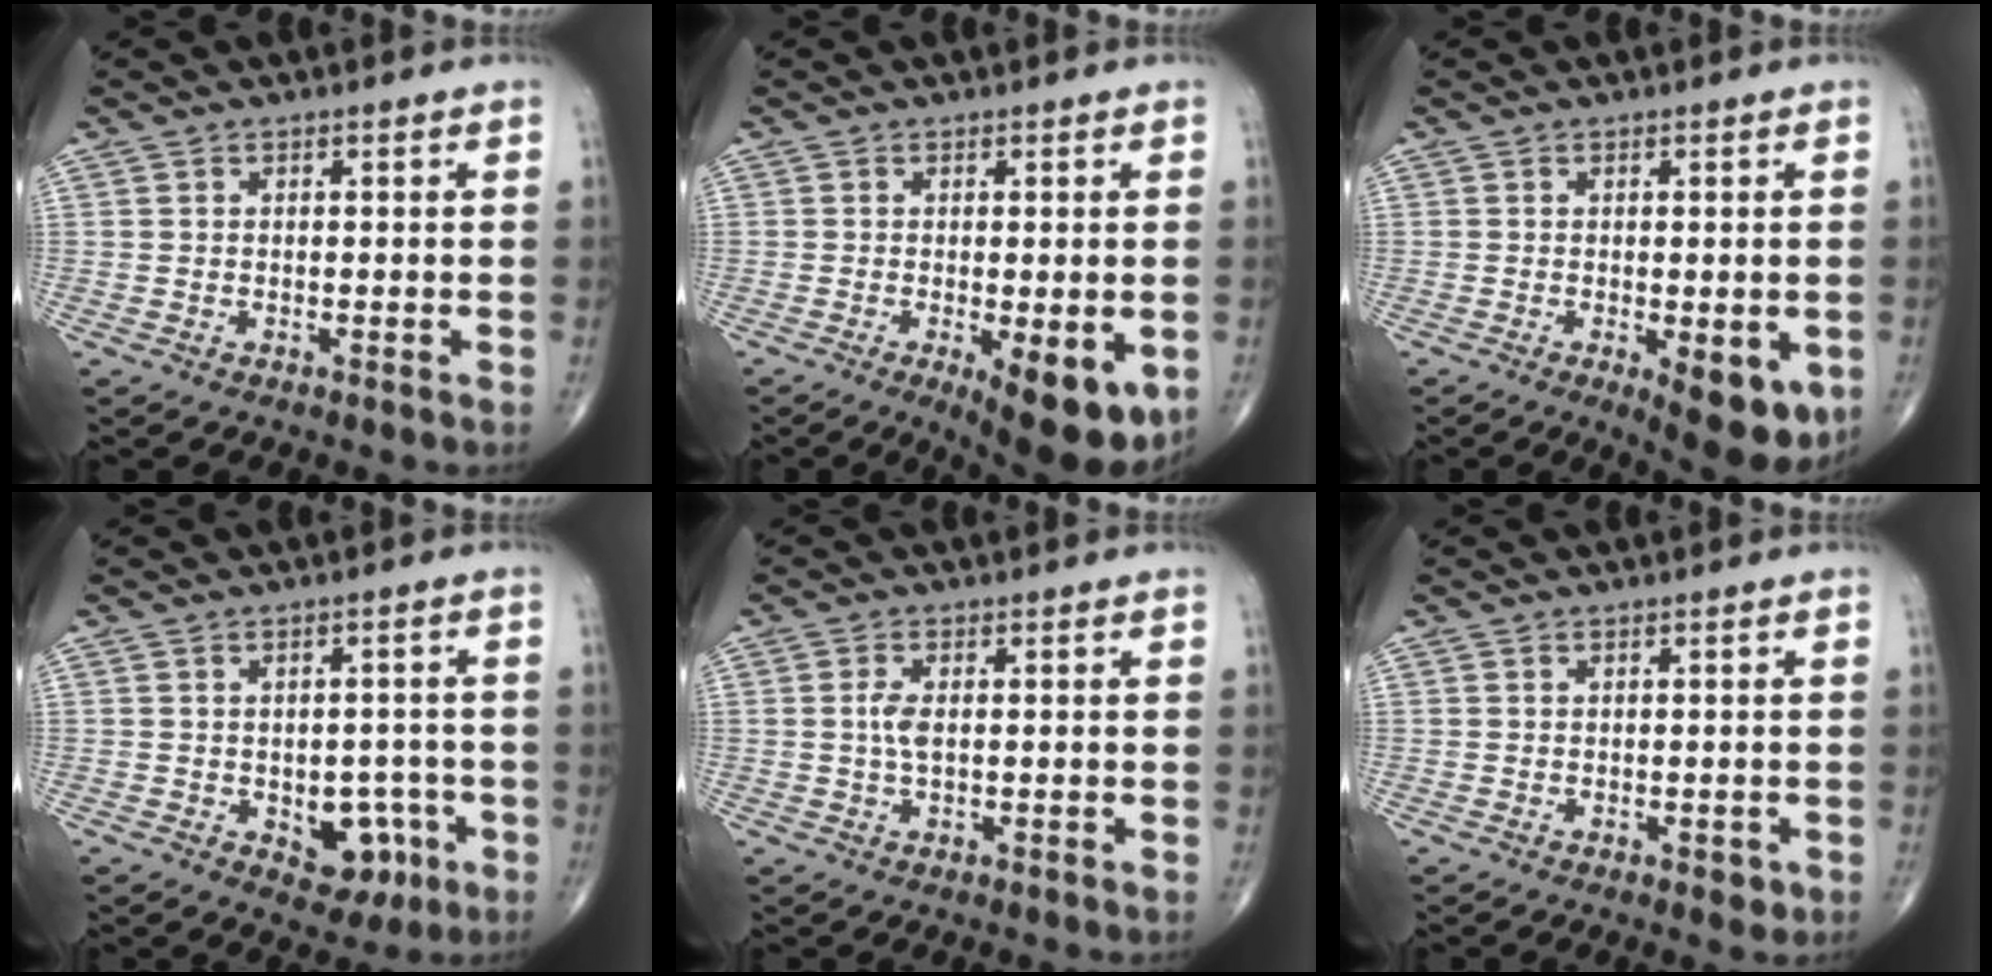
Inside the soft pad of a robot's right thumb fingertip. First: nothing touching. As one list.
[{"total": 10.7, "force": [-3.6, 3.7, 9.4], "torque": [-0.121, -0.021, -0.042]}, {"total": 9.1, "force": [-2.8, 3.5, 7.9], "torque": [-0.089, -0.015, -0.031]}, {"total": 7.5, "force": [-2.4, 5.1, 5.0], "torque": [-0.028, 0.014, -0.021]}, {"total": 2.7, "force": [0.2, 1.1, 2.5], "torque": [-0.057, 0.000, 0.005]}, {"total": 1.5, "force": [-0.4, 0.9, 1.1], "torque": [-0.008, -0.002, -0.002]}]